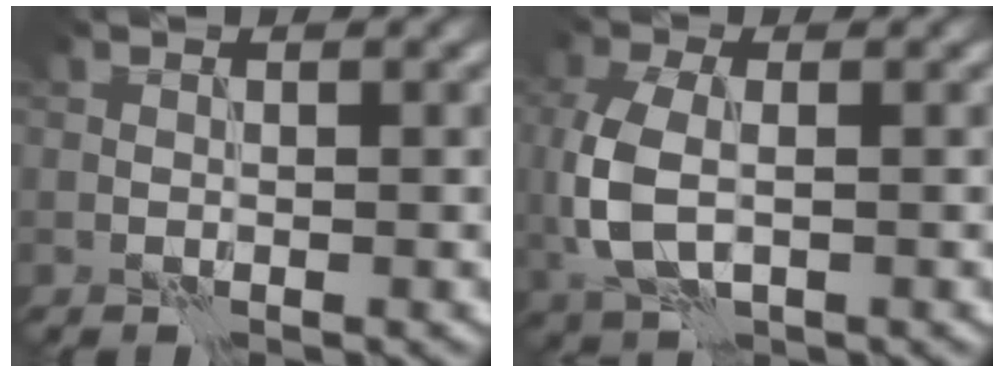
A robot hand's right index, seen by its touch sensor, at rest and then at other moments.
{"total": 5.6, "force": [-0.2, 3.4, 4.5], "torque": [-0.113, -0.003, 0.000]}